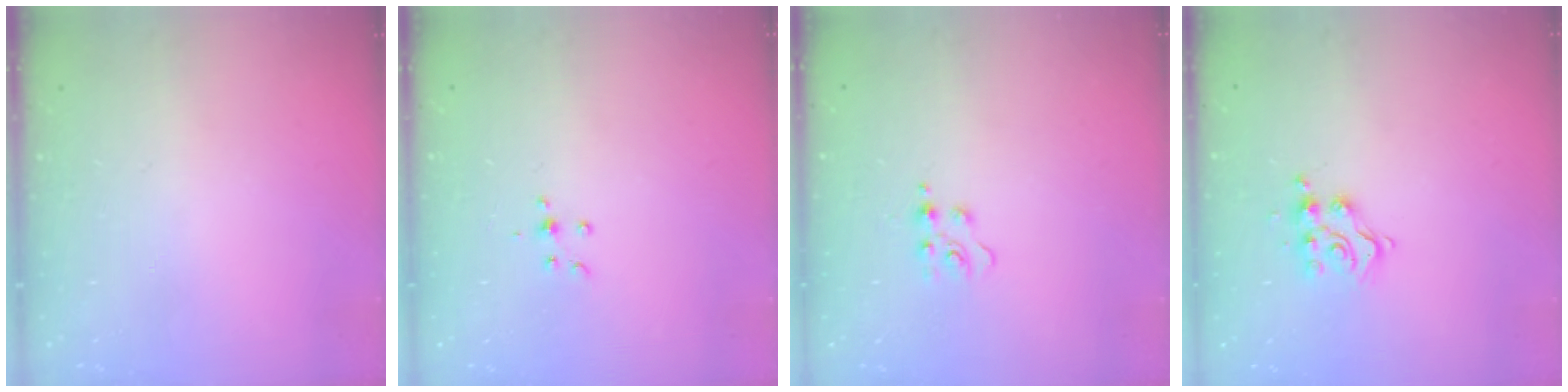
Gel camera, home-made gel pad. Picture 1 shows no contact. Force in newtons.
{"total": 3.7, "press": 3.6, "slide": 0.9}
{"total": 4.5, "press": 4.5, "slide": 0.5}
{"total": 8.4, "press": 8.4, "slide": 0.5}